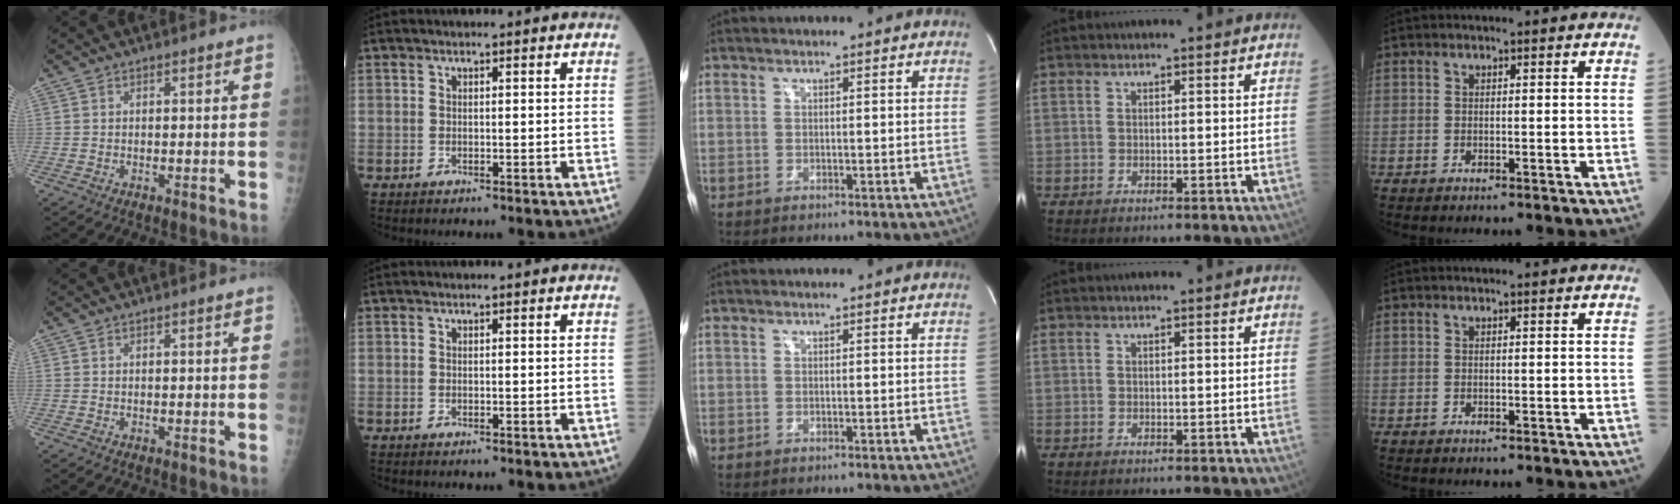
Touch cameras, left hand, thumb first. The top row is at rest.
{}